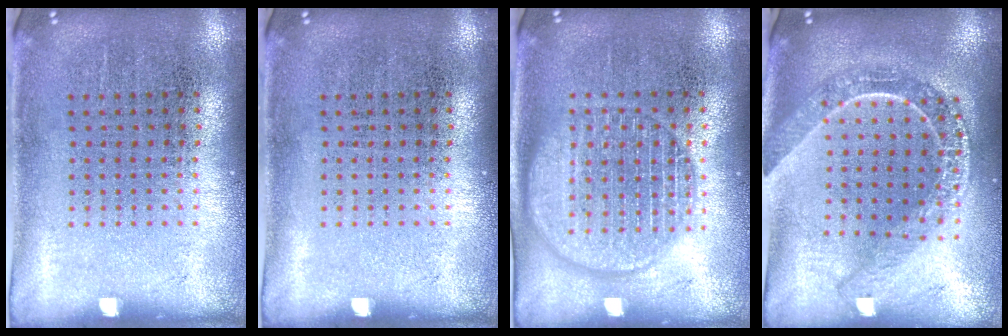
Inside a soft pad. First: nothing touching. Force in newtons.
{"total": 0.0}
{"total": 2.3, "press": 2.3, "slide": 0.3}
{"total": 2.2, "press": 1.8, "slide": 1.2}